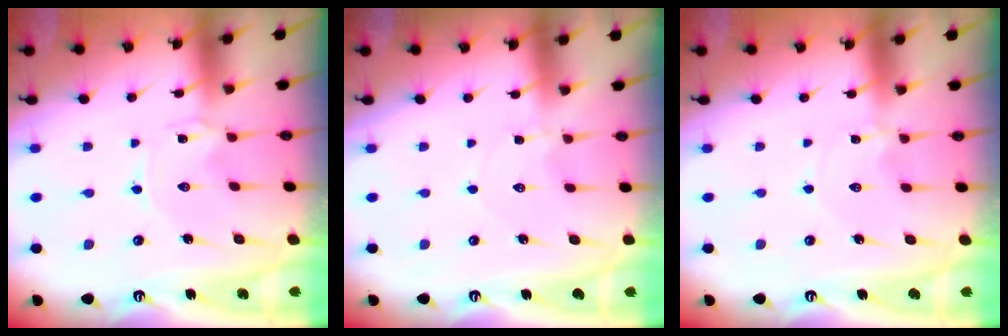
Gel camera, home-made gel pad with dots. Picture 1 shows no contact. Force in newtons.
{"total": 1.0, "press": 1.0, "slide": 0.1}
{"total": 1.6, "press": 1.5, "slide": 0.2}